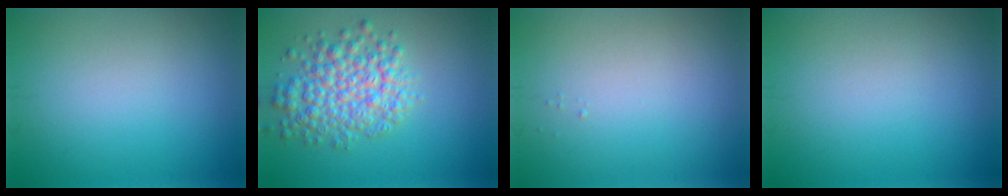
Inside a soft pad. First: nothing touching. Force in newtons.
{"total": 5.4, "press": 5.4, "slide": 0.1}
{"total": 0.0}
{"total": 0.0}